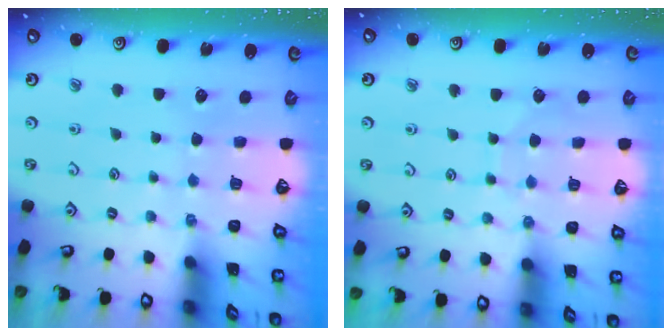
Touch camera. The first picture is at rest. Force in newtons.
{"total": 5.0, "press": 5.0, "slide": 0.5}